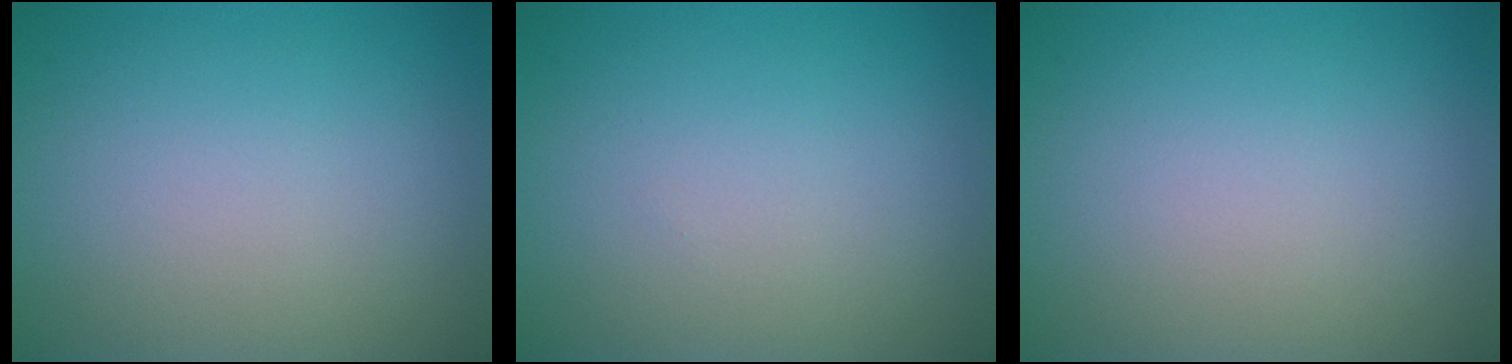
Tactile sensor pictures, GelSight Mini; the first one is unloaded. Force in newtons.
{"total": 0.0}
{"total": 0.0}